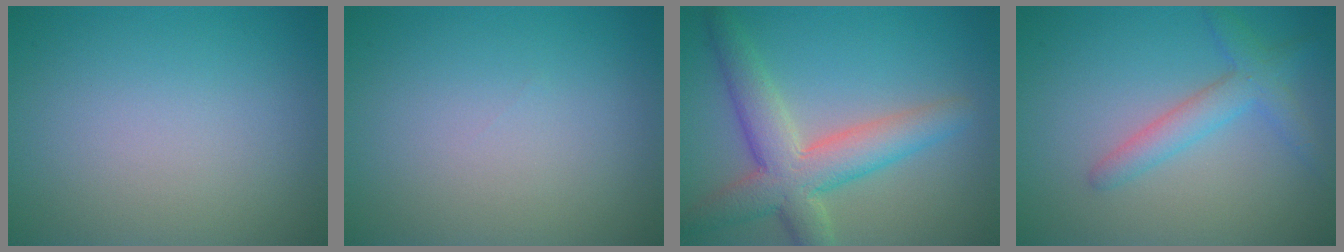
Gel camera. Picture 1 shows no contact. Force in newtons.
{"total": 0.0}
{"total": 6.5, "press": 6.5, "slide": 0.4}
{"total": 2.8, "press": 2.8, "slide": 0.1}